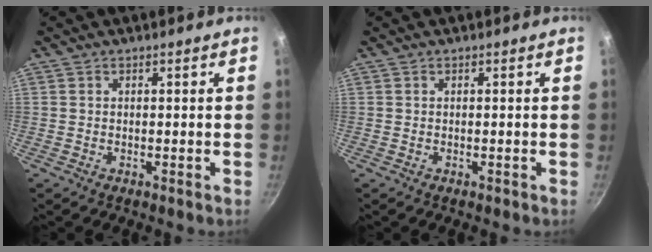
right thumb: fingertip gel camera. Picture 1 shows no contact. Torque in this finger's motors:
{"motor_torque": [1.32, 1.43, 0.03, -0.21, -0.07]}